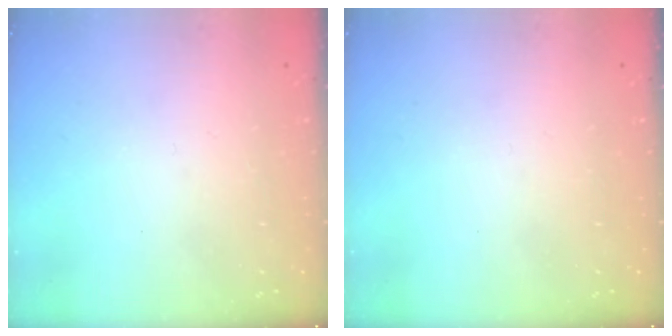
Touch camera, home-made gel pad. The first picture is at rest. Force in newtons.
{"total": 0.0}